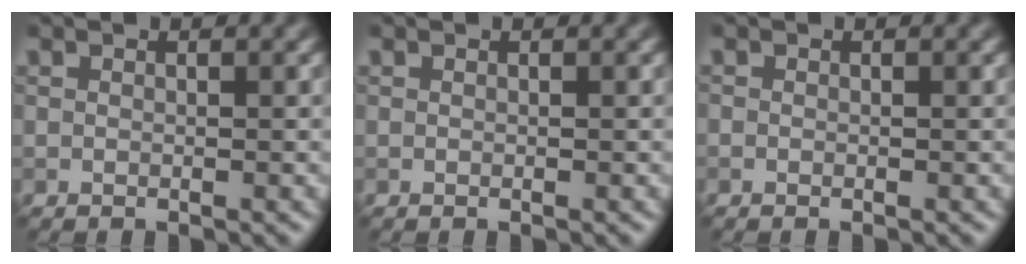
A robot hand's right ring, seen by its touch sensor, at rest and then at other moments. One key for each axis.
{"total": 0.0}
{"total": 0.0}